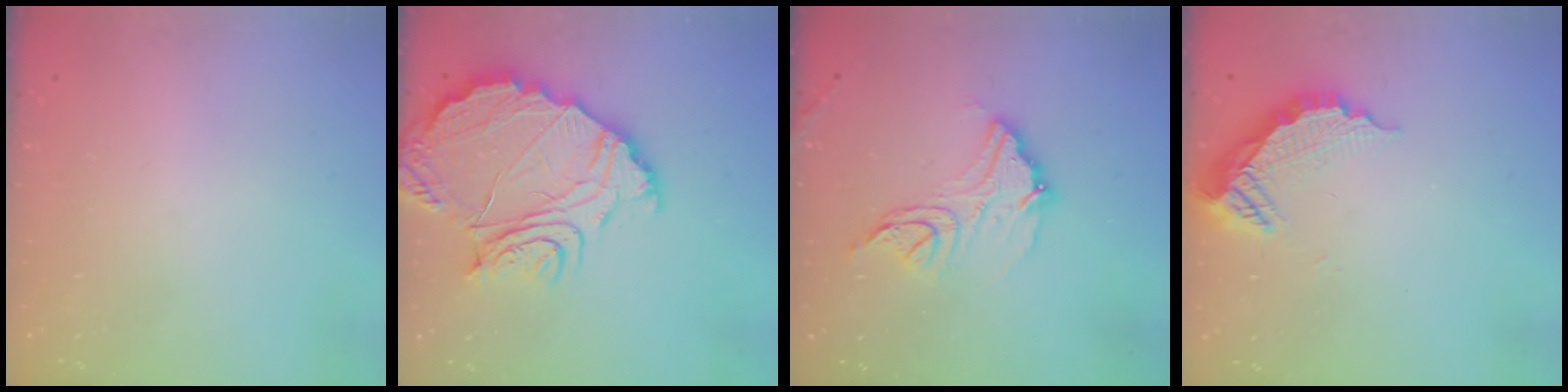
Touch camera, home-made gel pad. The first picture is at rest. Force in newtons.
{"total": 18.7, "press": 18.6, "slide": 1.5}
{"total": 12.8, "press": 12.8, "slide": 0.7}
{"total": 9.8, "press": 9.8, "slide": 0.8}